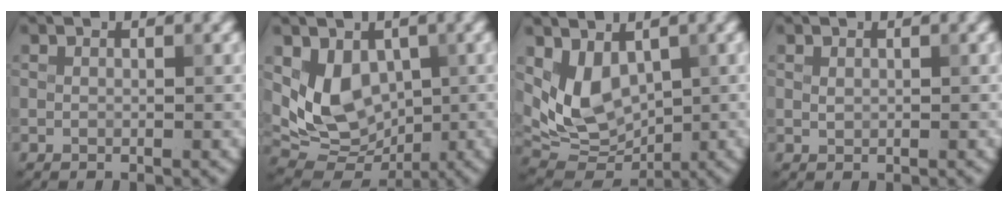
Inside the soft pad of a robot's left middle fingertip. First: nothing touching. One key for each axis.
{"total": 6.3, "fx": 1.1, "fy": 4.8, "fz": 3.9, "tx": -0.070, "ty": -0.019, "tz": 0.028}
{"total": 6.0, "fx": 1.6, "fy": 4.0, "fz": 4.1, "tx": -0.079, "ty": -0.020, "tz": 0.038}
{"total": 0.5, "fx": 0.2, "fy": 0.4, "fz": 0.3, "tx": -0.006, "ty": 0.001, "tz": 0.005}